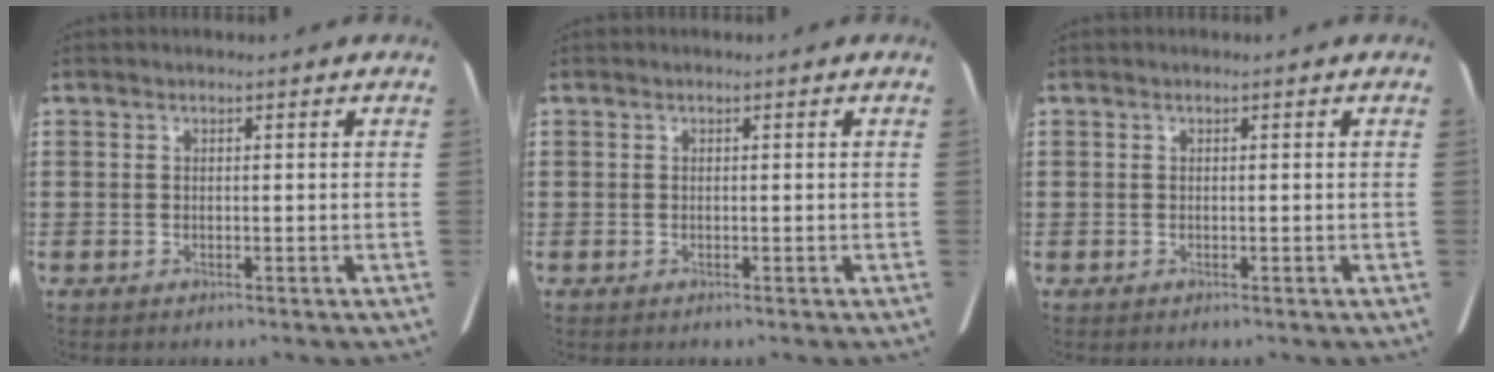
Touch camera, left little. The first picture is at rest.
{"total": 0.0}
{"total": 0.0}